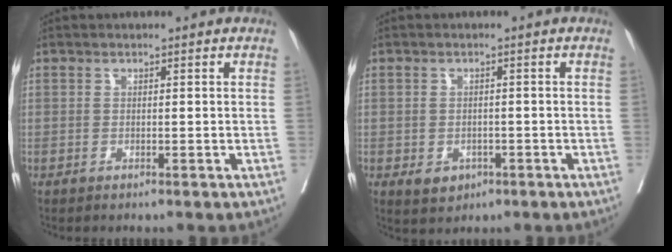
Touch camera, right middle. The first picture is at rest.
{"total": 3.1, "force": [-1.4, 2.4, 1.4], "torque": [-0.016, 0.002, -0.010]}